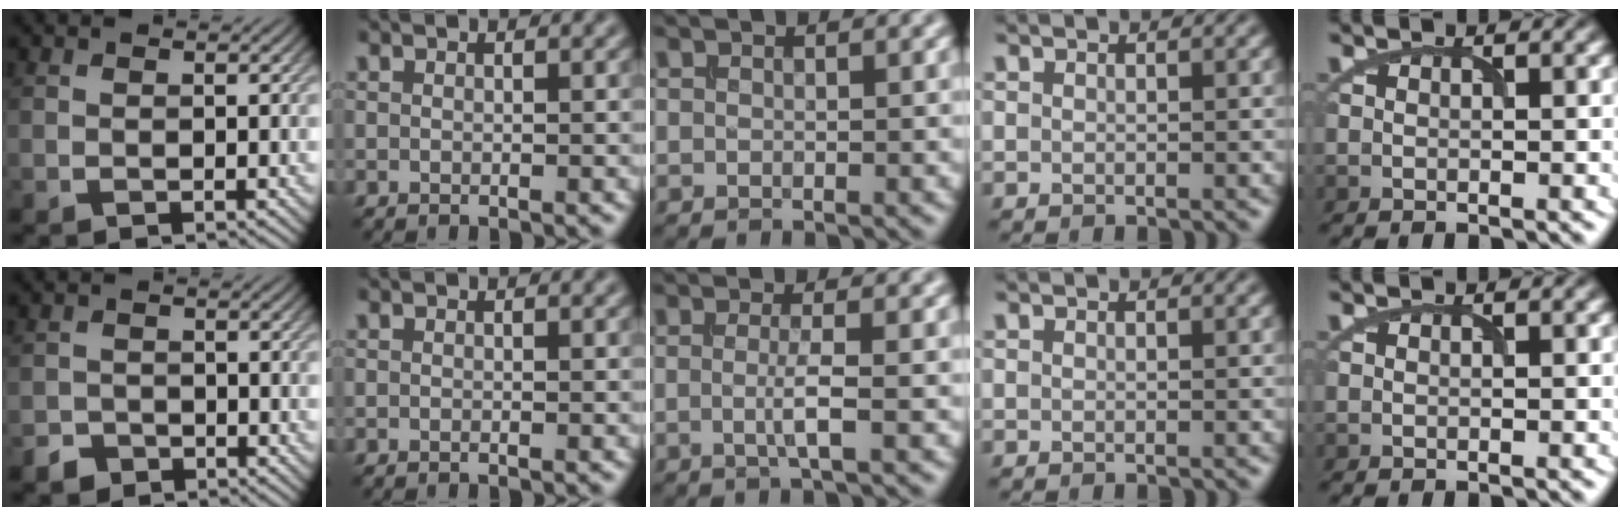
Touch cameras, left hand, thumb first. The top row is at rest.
{"thumb": {"total": 2.1, "force": [-1.6, 1.2, 0.4], "torque": [-0.005, 0.002, -0.036]}, "middle": {"total": 2.2, "force": [-0.2, 0.3, 2.1], "torque": [-0.042, -0.008, -0.008]}}